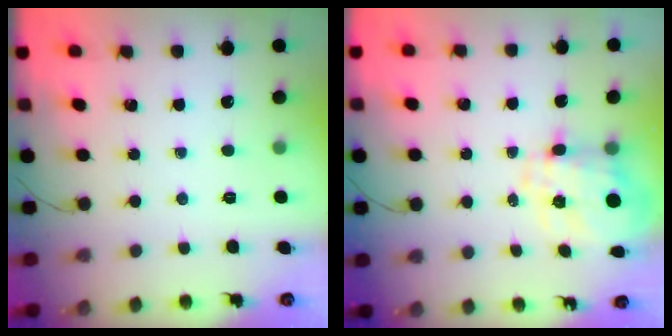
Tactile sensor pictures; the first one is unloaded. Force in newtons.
{"total": 6.7, "press": 6.6, "slide": 1.5}